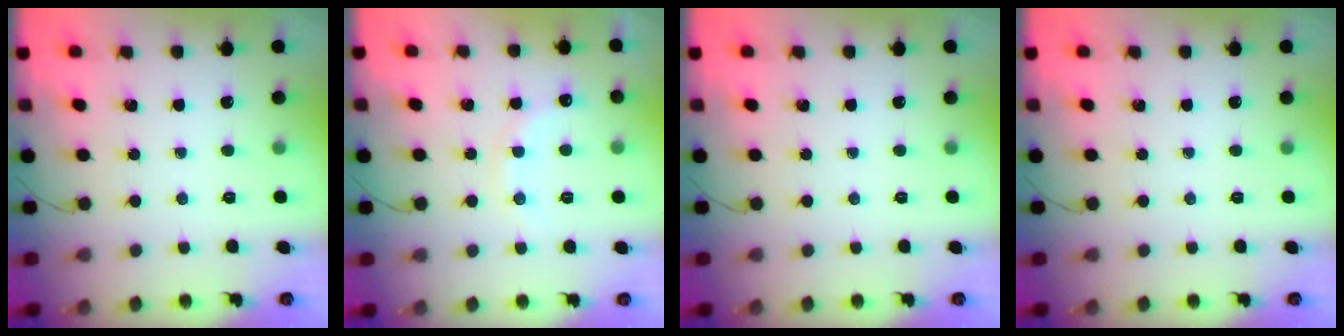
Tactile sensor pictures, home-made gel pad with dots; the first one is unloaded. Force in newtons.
{"total": 8.0, "press": 7.8, "slide": 1.3}
{"total": 0.0}
{"total": 0.0}